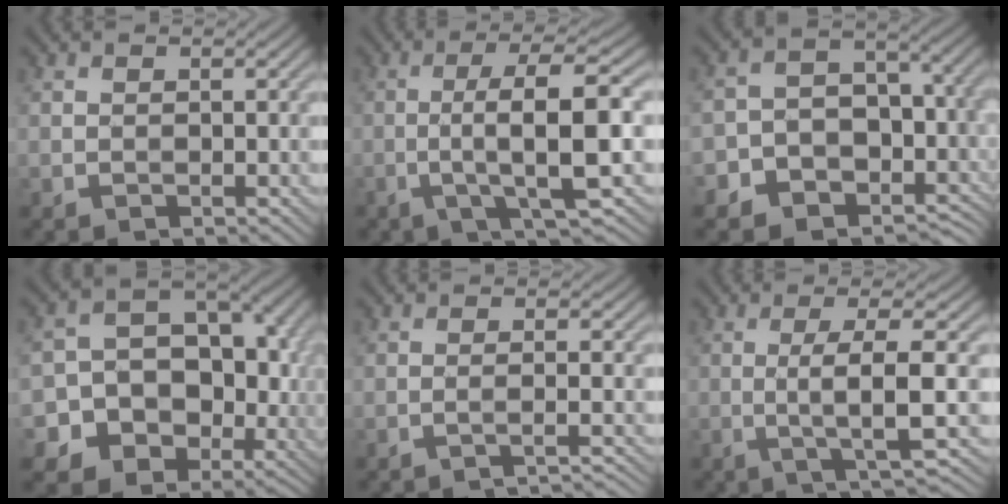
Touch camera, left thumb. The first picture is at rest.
{"total": 8.4, "force": [-1.4, 1.6, 8.2], "torque": [-0.133, 0.019, -0.033]}
{"total": 9.1, "force": [-3.7, 7.1, 4.3], "torque": [-0.075, -0.018, -0.074]}
{"total": 17.3, "force": [-4.5, 14.7, 7.8], "torque": [-0.146, -0.021, -0.074]}
{"total": 3.2, "force": [-2.3, 0.3, 2.3], "torque": [-0.022, 0.012, -0.055]}
{"total": 6.0, "force": [-0.8, 0.8, 5.9], "torque": [-0.101, 0.012, -0.023]}